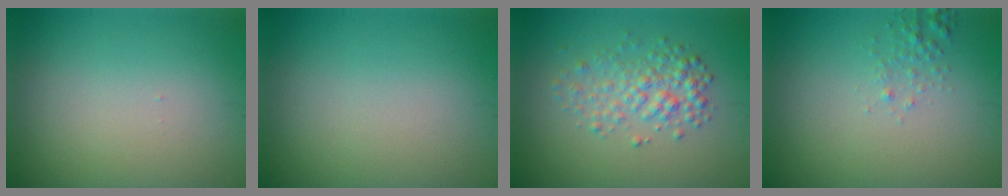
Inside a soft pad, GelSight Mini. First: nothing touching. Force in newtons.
{"total": 0.0}
{"total": 3.1, "press": 3.1, "slide": 0.1}
{"total": 0.9, "press": 0.9, "slide": 0.1}